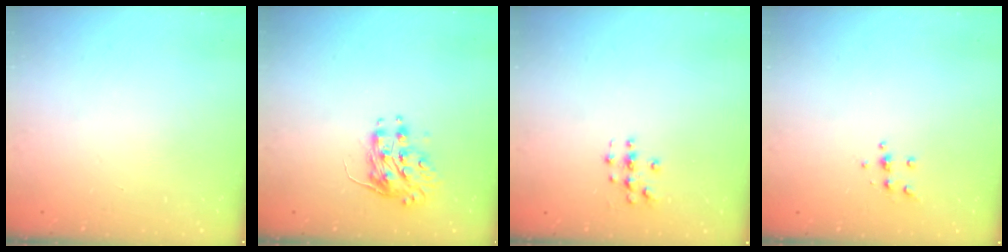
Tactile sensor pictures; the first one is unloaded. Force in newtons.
{"total": 8.2, "press": 8.2, "slide": 0.3}
{"total": 3.0, "press": 3.0, "slide": 0.1}
{"total": 4.2, "press": 4.2, "slide": 0.4}